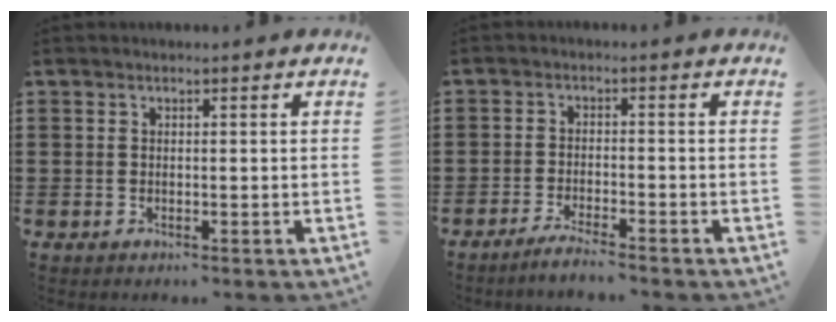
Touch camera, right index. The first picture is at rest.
{"total": 2.7, "force": [-2.5, -0.3, 0.9], "torque": [-0.017, 0.002, -0.050]}